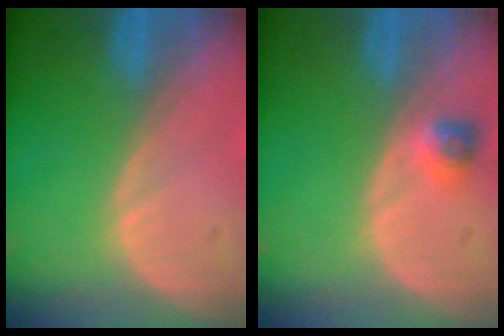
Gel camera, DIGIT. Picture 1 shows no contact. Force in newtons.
{"total": 2.3, "press": 2.0, "slide": 1.1}